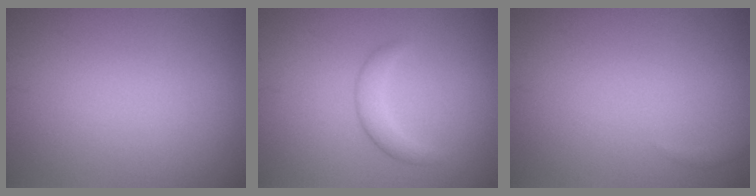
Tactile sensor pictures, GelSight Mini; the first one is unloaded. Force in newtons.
{"total": 1.9, "press": 1.9, "slide": 0.1}
{"total": 0.9, "press": 0.9, "slide": 0.1}